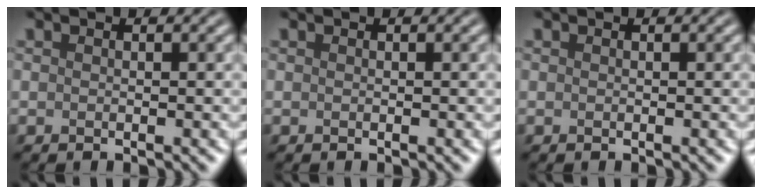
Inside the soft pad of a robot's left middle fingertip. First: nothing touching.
{"total": 0.0}
{"total": 0.0}